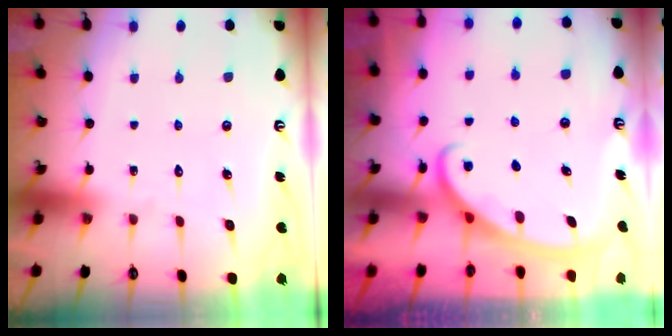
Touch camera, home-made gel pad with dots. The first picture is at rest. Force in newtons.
{"total": 3.0, "press": 3.0, "slide": 0.4}